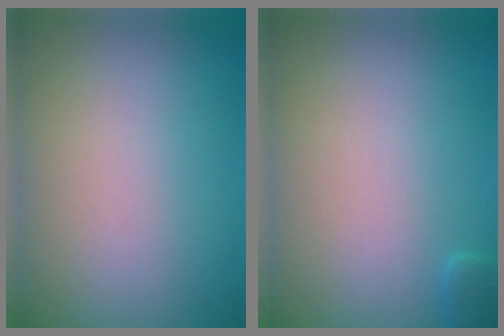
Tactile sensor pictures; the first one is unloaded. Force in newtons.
{"total": 0.8, "press": 0.8, "slide": 0.1}